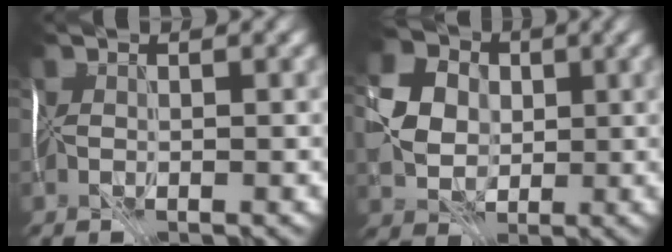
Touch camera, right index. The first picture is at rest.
{"total": 4.8, "force": [0.8, 4.1, 2.4], "torque": [-0.056, 0.010, 0.016]}